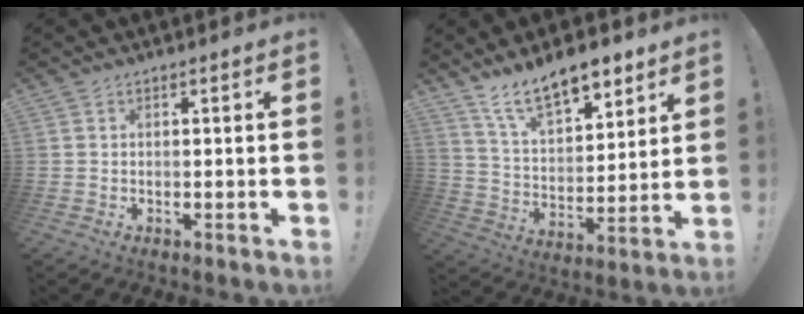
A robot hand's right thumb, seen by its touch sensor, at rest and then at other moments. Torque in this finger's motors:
{"motor_torque": [0.84, 1.34, 0.19, 0.19, 0.28]}